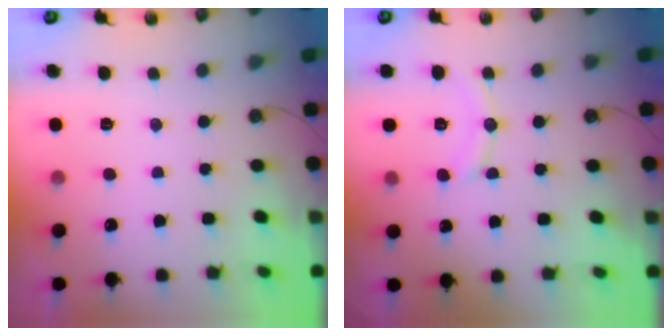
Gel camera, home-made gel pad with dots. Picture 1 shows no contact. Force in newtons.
{"total": 9.6, "press": 9.5, "slide": 1.0}